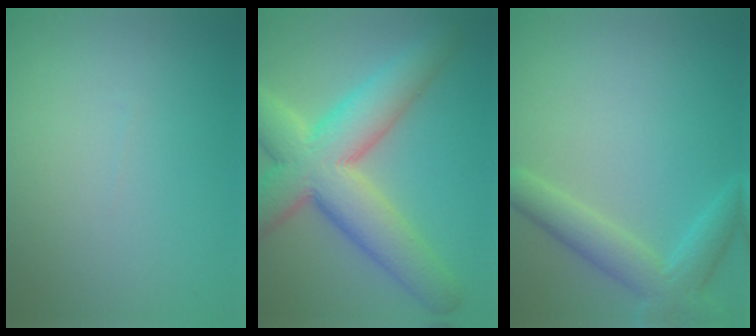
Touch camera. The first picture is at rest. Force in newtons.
{"total": 10.2, "press": 10.2, "slide": 0.7}
{"total": 4.1, "press": 4.1, "slide": 0.3}